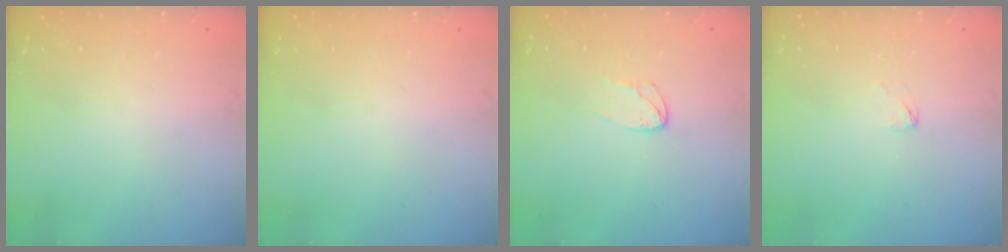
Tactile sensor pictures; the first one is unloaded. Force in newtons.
{"total": 0.0}
{"total": 4.8, "press": 4.8, "slide": 0.3}
{"total": 1.9, "press": 1.9, "slide": 0.1}